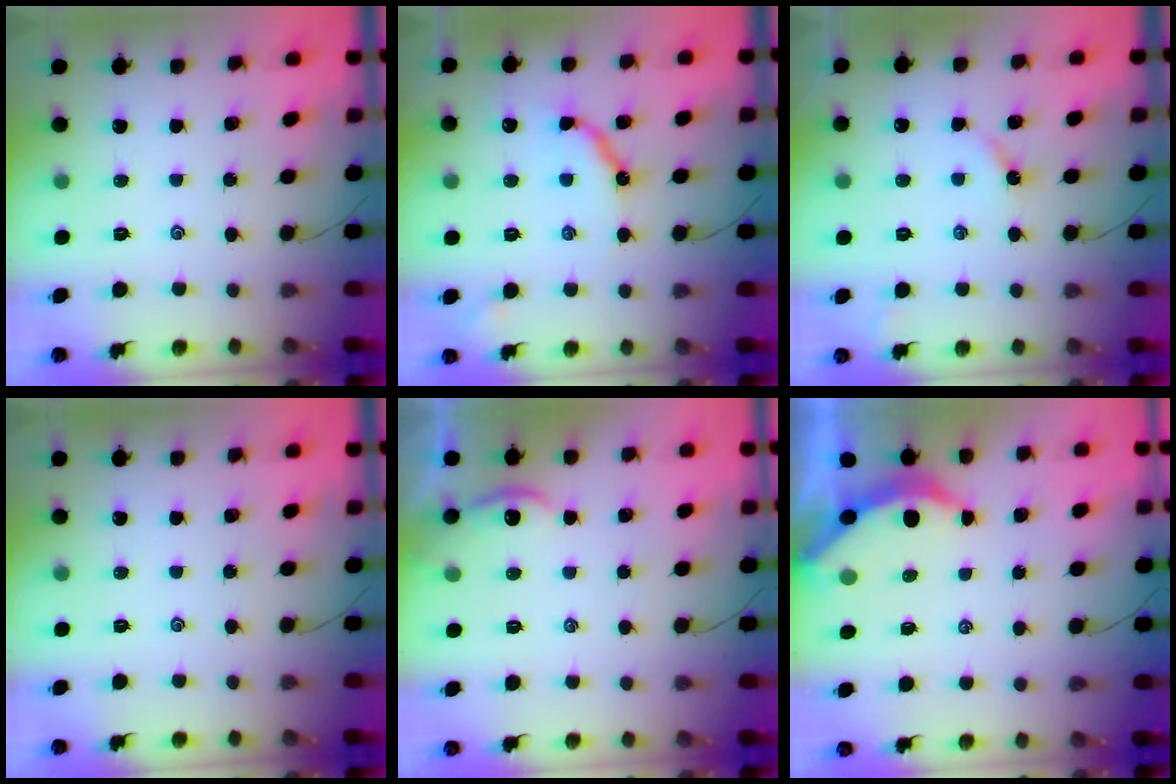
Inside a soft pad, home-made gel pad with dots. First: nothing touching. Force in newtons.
{"total": 9.8, "press": 9.7, "slide": 1.1}
{"total": 3.0, "press": 3.0, "slide": 0.3}
{"total": 0.0}
{"total": 2.5, "press": 2.5, "slide": 0.3}
{"total": 3.8, "press": 3.7, "slide": 0.5}